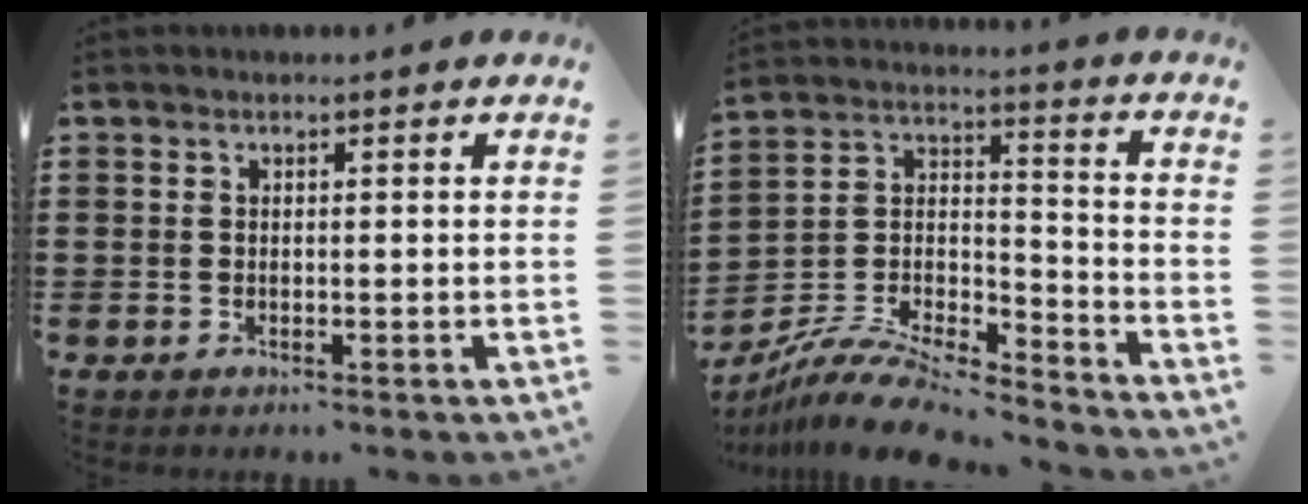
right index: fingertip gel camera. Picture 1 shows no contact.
{"total": 10.5, "force": [-9.5, 1.9, 4.0], "torque": [-0.072, 0.022, -0.188]}